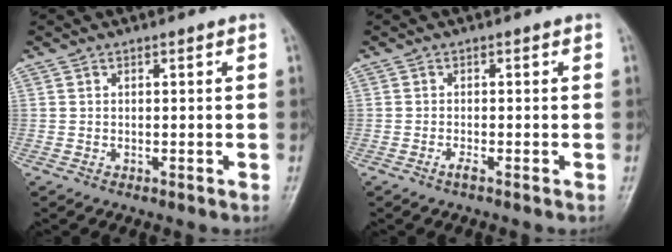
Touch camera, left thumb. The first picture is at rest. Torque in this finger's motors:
{"motor_torque": [-0.02, 0.02, 0.10, 0.02, 0.00]}